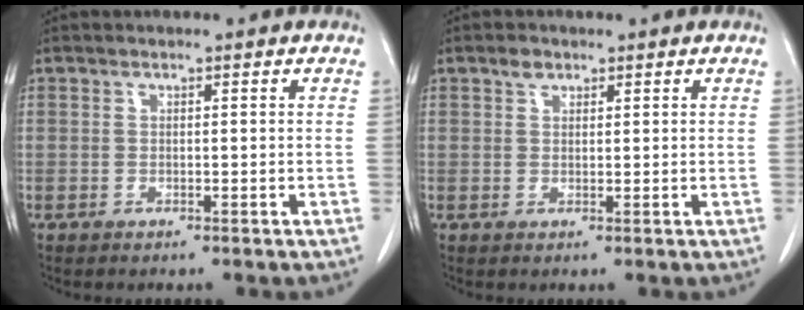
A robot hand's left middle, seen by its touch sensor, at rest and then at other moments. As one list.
[{"total": 1.5, "force": [1.1, 0.9, 0.6], "torque": [-0.011, 0.001, 0.018]}]